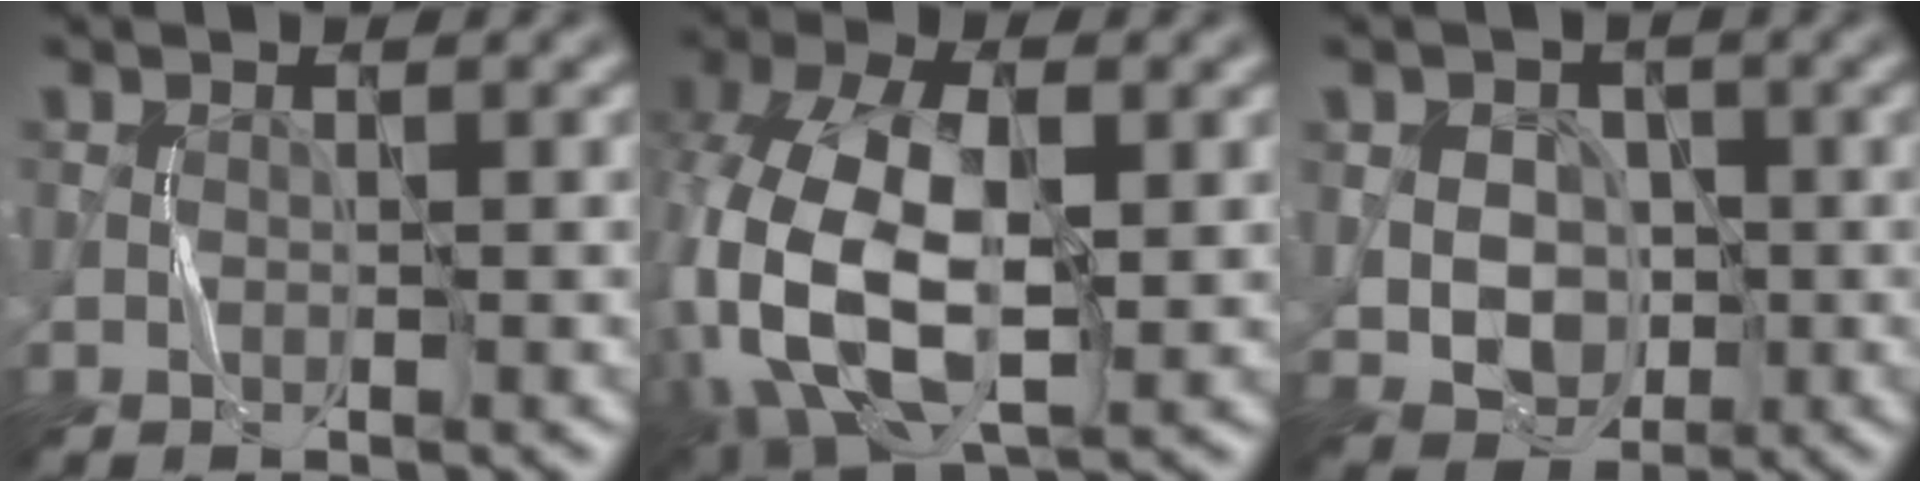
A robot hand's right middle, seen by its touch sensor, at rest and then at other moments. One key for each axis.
{"total": 14.9, "fx": -1.2, "fy": 8.8, "fz": 12.0, "tx": -0.265, "ty": -0.012, "tz": -0.015}
{"total": 5.0, "fx": -0.2, "fy": 4.2, "fz": 2.7, "tx": -0.036, "ty": -0.001, "tz": -0.007}